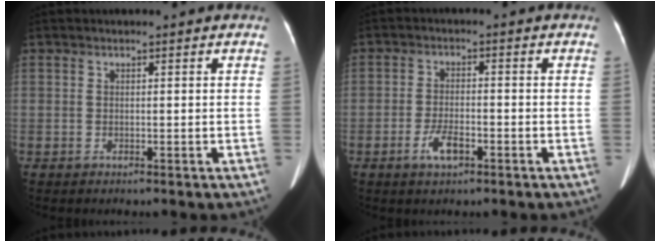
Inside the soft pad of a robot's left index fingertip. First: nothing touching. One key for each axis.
{"total": 3.9, "fx": -2.2, "fy": 1.3, "fz": 3.0, "tx": -0.062, "ty": -0.001, "tz": -0.038}